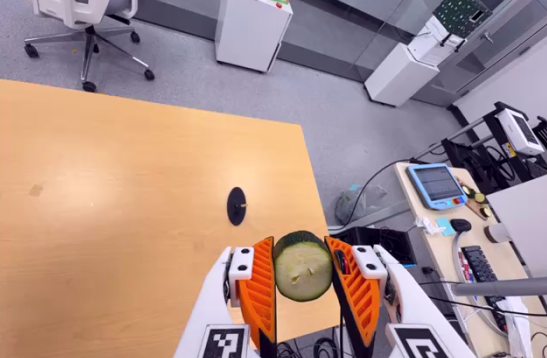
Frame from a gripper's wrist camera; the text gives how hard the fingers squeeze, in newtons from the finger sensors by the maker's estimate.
{"total": 9.6, "left": 9.2, "right": 10.0}